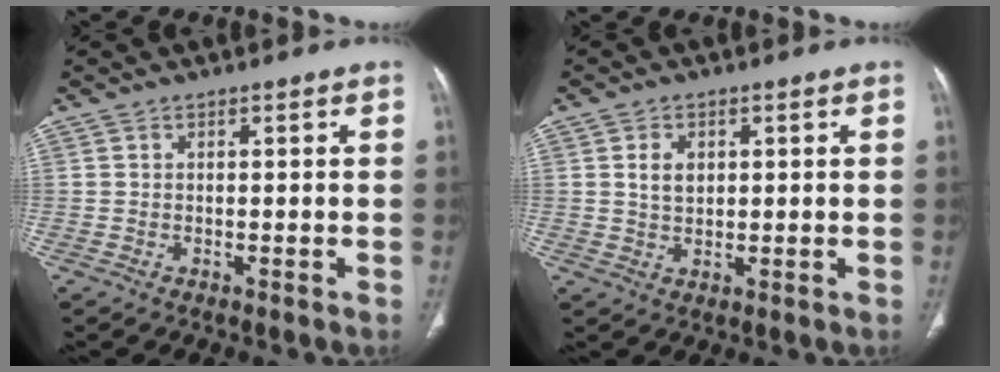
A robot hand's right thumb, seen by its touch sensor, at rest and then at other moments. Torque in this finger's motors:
{"motor_torque": [0.25, 0.25, 0.16, -0.26, 0.01]}